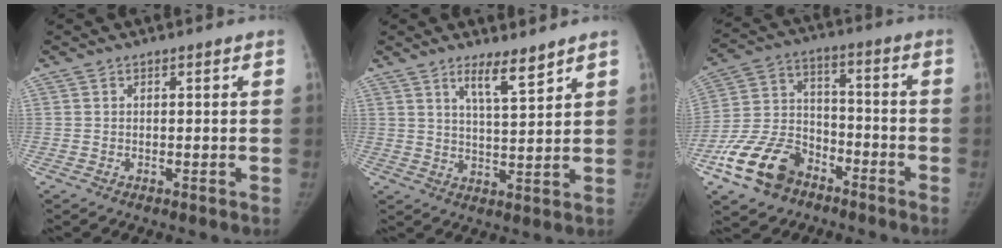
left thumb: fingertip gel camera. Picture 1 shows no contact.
{"total": 5.8, "force": [4.2, 0.9, 3.8], "torque": [-0.056, -0.037, 0.073]}
{"total": 14.6, "force": [-8.9, 9.5, 6.6], "torque": [-0.108, 0.058, -0.168]}